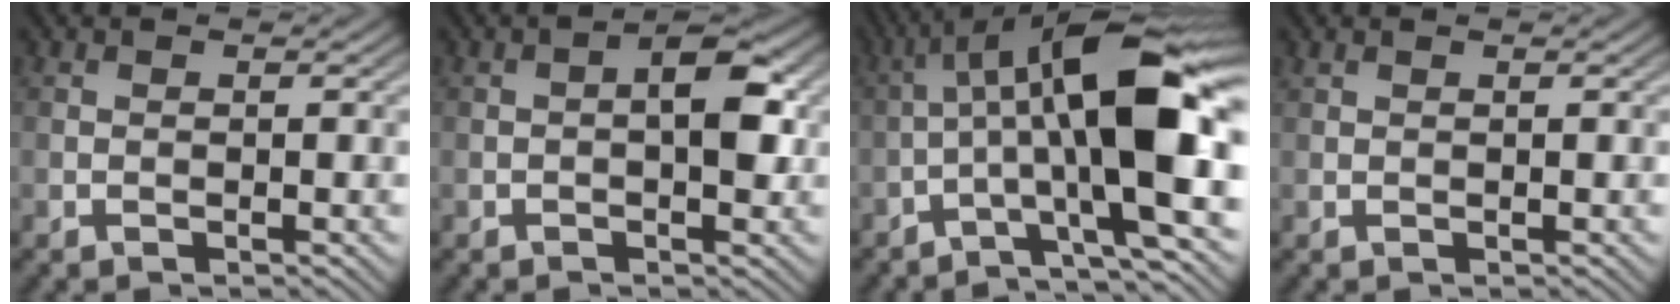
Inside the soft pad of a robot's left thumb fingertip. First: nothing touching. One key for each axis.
{"total": 4.2, "fx": 0.0, "fy": 1.7, "fz": 3.9, "tx": -0.053, "ty": 0.010, "tz": -0.008}
{"total": 14.7, "fx": -1.3, "fy": 3.6, "fz": 14.2, "tx": -0.219, "ty": 0.033, "tz": -0.028}
{"total": 0.6, "fx": 0.5, "fy": 0.1, "fz": 0.3, "tx": -0.011, "ty": 0.005, "tz": 0.010}